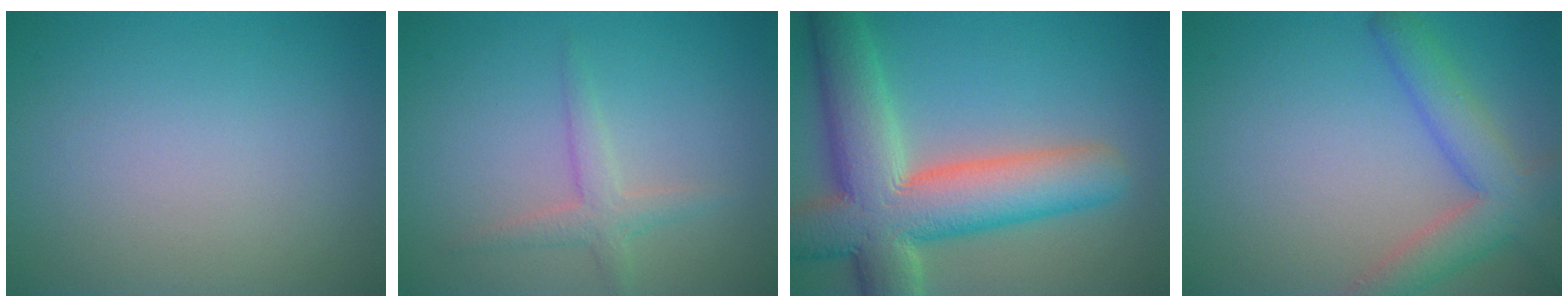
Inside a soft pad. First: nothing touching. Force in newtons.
{"total": 2.2, "press": 2.2, "slide": 0.1}
{"total": 11.8, "press": 11.8, "slide": 1.0}
{"total": 5.0, "press": 5.0, "slide": 0.3}